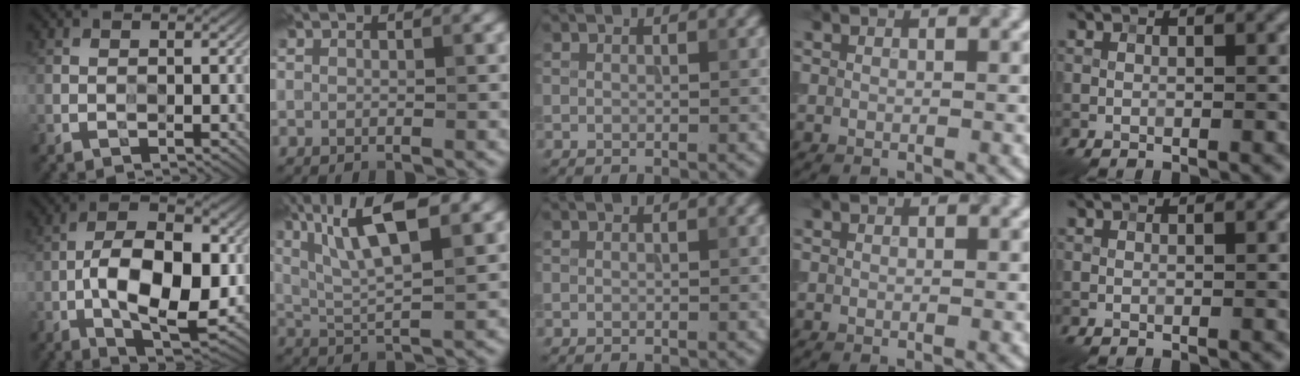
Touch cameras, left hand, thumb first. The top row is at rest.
{"thumb": {"total": 13.4, "force": [-1.9, 6.3, 11.6], "torque": [-0.192, -0.003, -0.034]}, "index": {"total": 8.8, "force": [3.8, 2.5, 7.5], "torque": [-0.136, 0.017, 0.068]}}